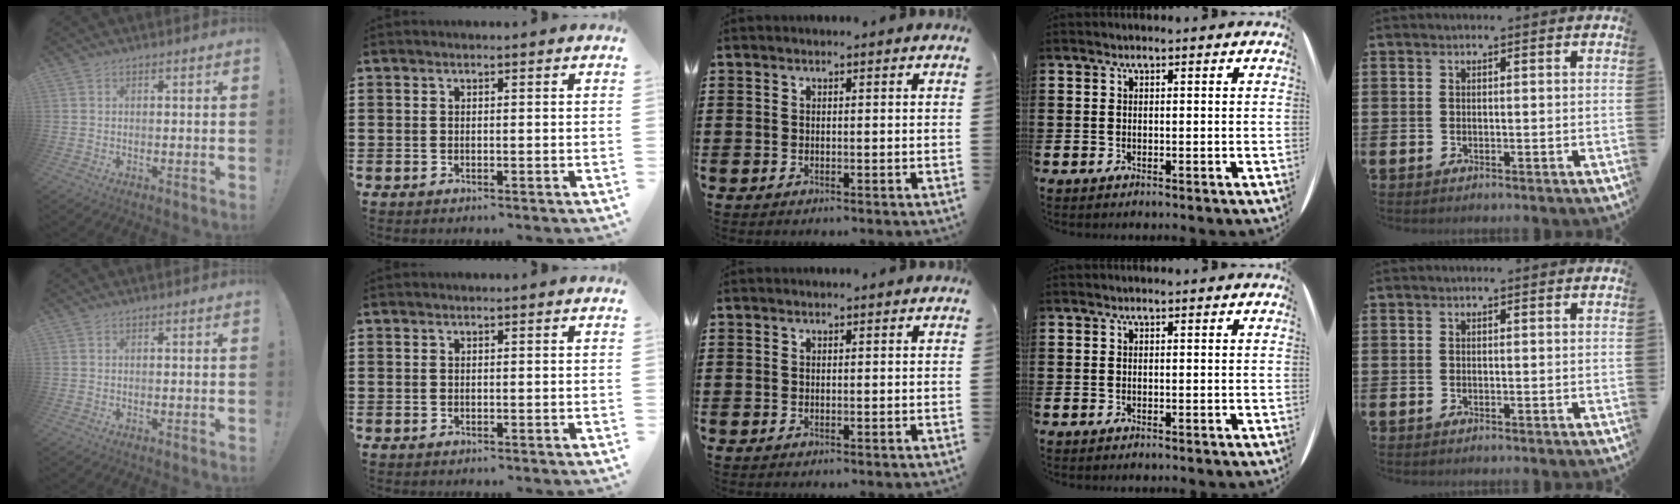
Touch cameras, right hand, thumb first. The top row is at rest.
{}